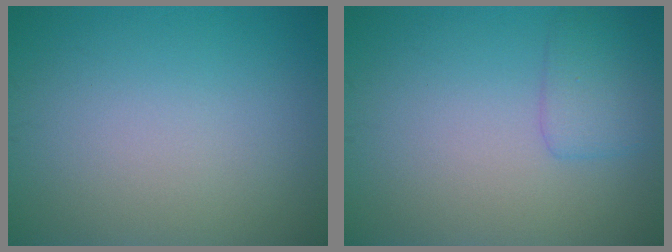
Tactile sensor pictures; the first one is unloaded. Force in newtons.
{"total": 2.3, "press": 2.3, "slide": 0.1}